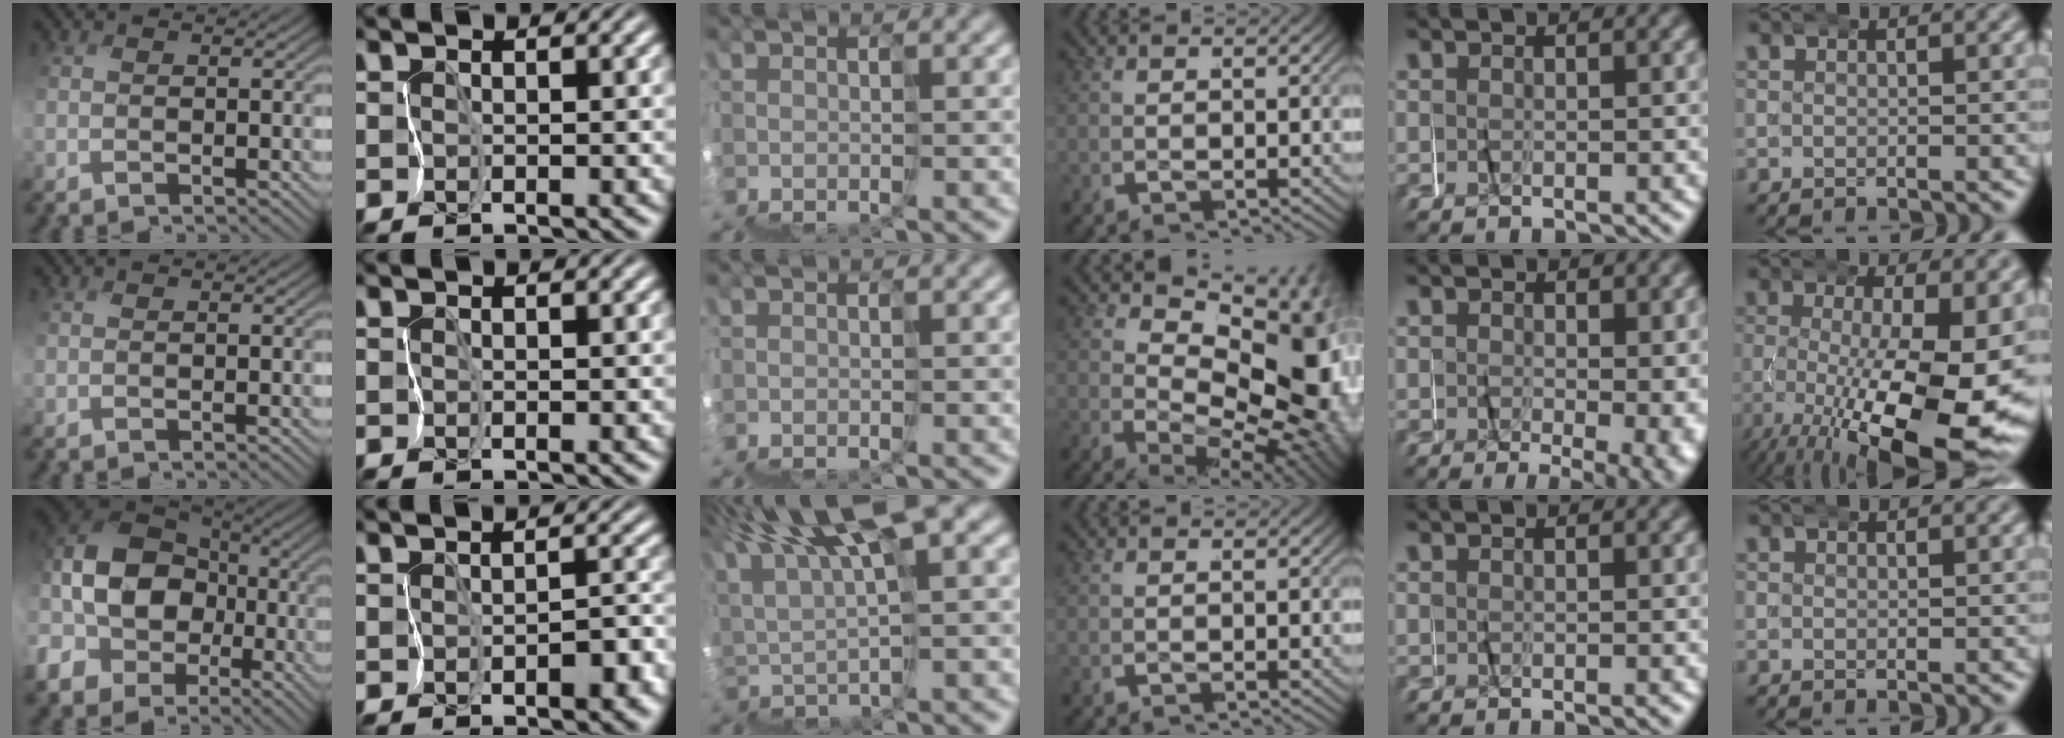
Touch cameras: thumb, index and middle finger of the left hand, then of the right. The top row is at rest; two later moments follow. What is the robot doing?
{"motion": "wrap", "object": "masking tape"}